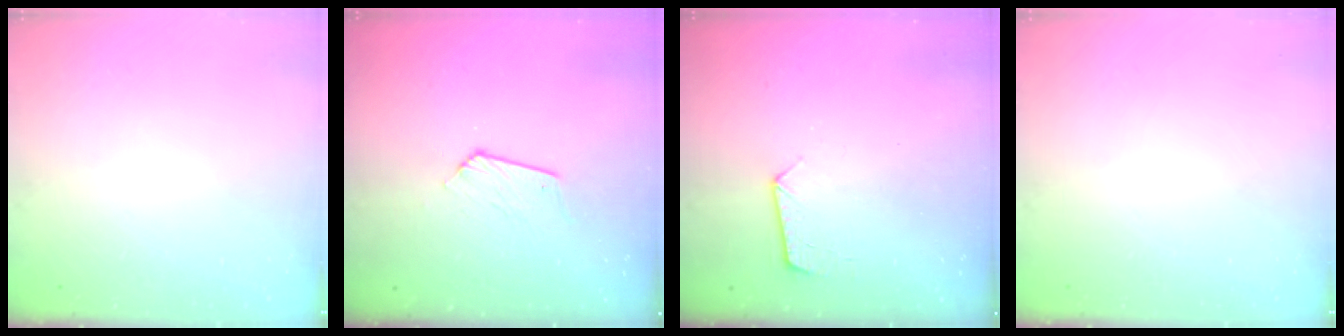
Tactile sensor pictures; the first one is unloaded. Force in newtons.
{"total": 6.5, "press": 6.5, "slide": 0.3}
{"total": 8.1, "press": 8.0, "slide": 0.7}
{"total": 0.0}